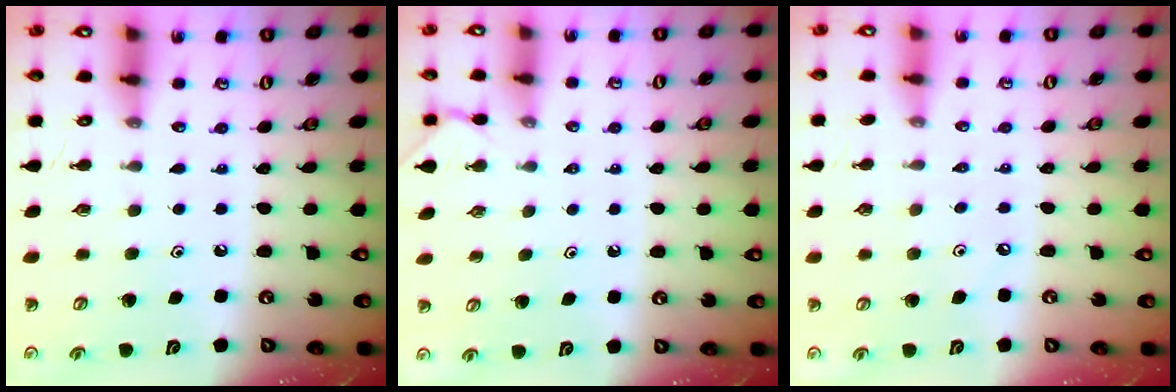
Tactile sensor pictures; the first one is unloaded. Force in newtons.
{"total": 1.4, "press": 1.4, "slide": 0.2}
{"total": 2.1, "press": 2.0, "slide": 0.5}